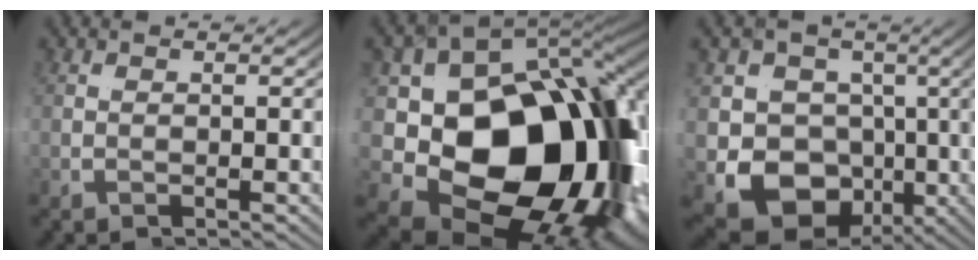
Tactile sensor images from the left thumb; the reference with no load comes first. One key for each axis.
{"total": 27.3, "fx": -3.5, "fy": 15.6, "fz": 22.1, "tx": -0.362, "ty": -0.031, "tz": -0.043}
{"total": 12.1, "fx": -1.9, "fy": 8.5, "fz": 8.4, "tx": -0.160, "ty": -0.016, "tz": -0.042}